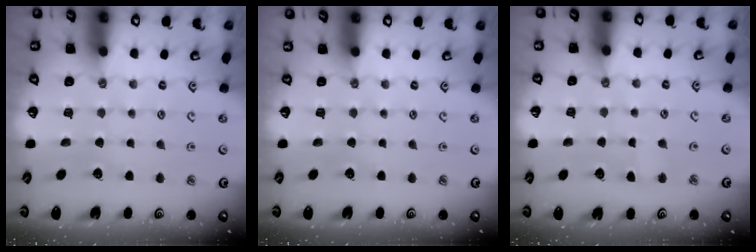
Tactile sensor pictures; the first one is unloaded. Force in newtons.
{"total": 0.0}
{"total": 2.2, "press": 2.2, "slide": 0.2}